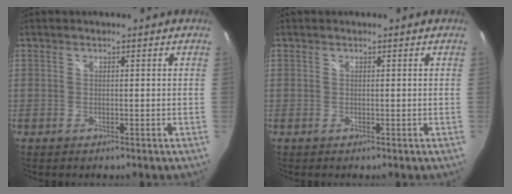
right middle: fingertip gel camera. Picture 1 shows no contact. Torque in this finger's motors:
{"motor_torque": [0.02, -0.02, 0.00, 0.01]}